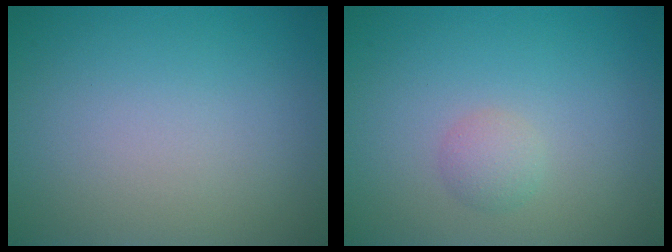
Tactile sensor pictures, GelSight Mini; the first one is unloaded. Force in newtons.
{"total": 1.4, "press": 1.4, "slide": 0.1}